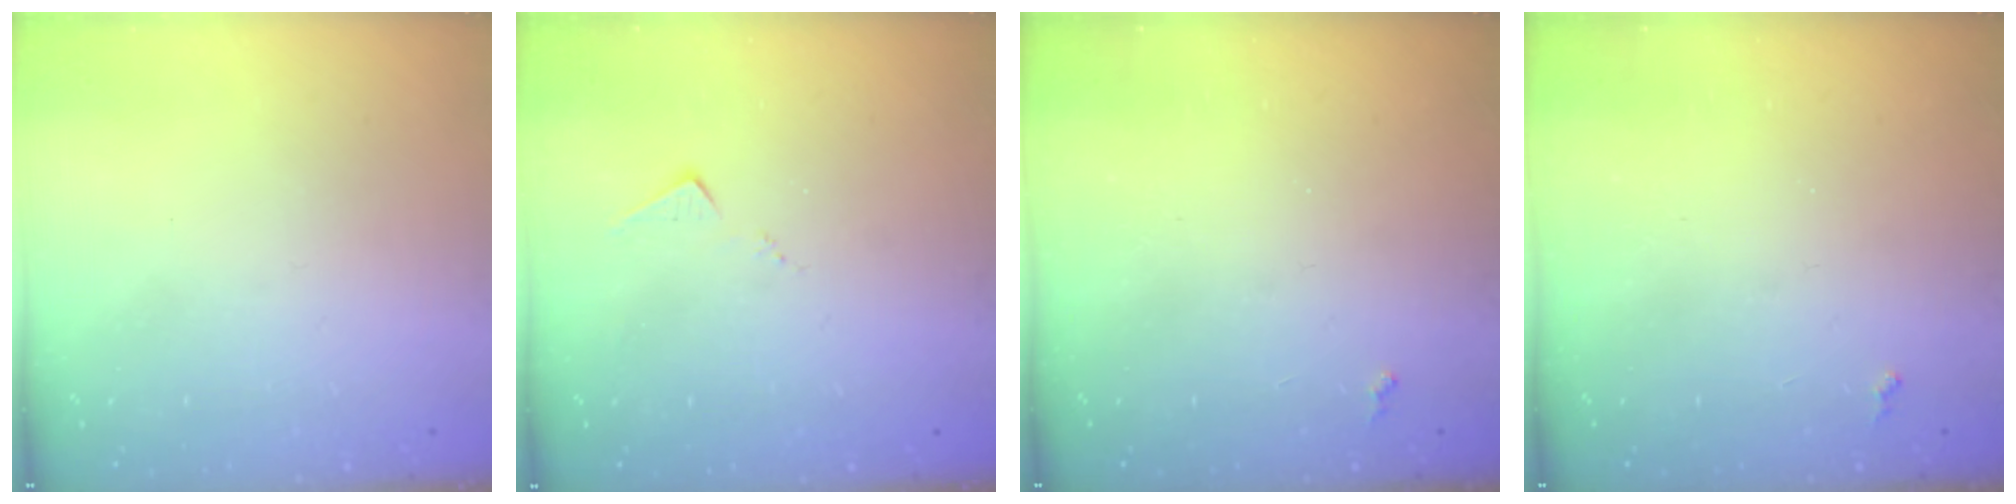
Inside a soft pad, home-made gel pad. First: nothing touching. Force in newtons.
{"total": 7.1, "press": 7.1, "slide": 0.3}
{"total": 2.3, "press": 2.2, "slide": 0.4}
{"total": 2.3, "press": 2.2, "slide": 0.4}